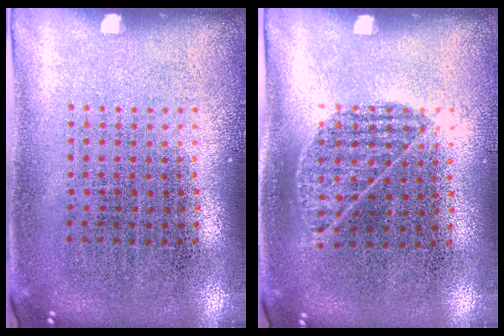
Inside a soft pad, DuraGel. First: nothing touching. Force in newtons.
{"total": 0.8, "press": 0.6, "slide": 0.5}